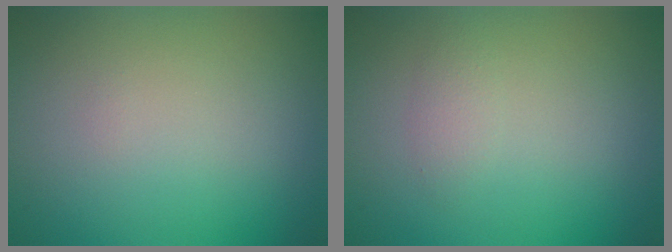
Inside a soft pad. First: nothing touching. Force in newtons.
{"total": 1.1, "press": 1.1, "slide": 0.1}